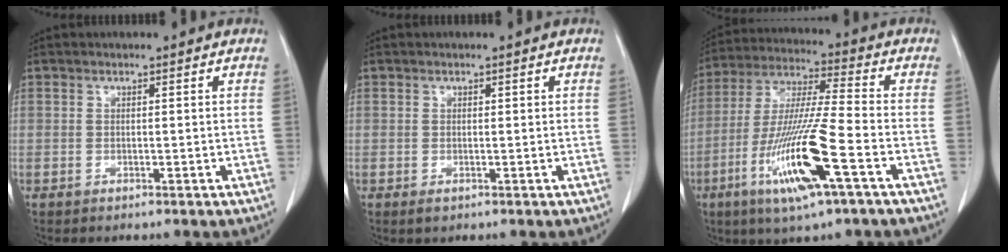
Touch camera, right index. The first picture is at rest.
{"total": 1.5, "force": [-0.5, 0.8, 1.1], "torque": [-0.017, -0.001, -0.005]}
{"total": 16.1, "force": [-6.5, 0.4, 14.7], "torque": [-0.301, -0.022, -0.120]}